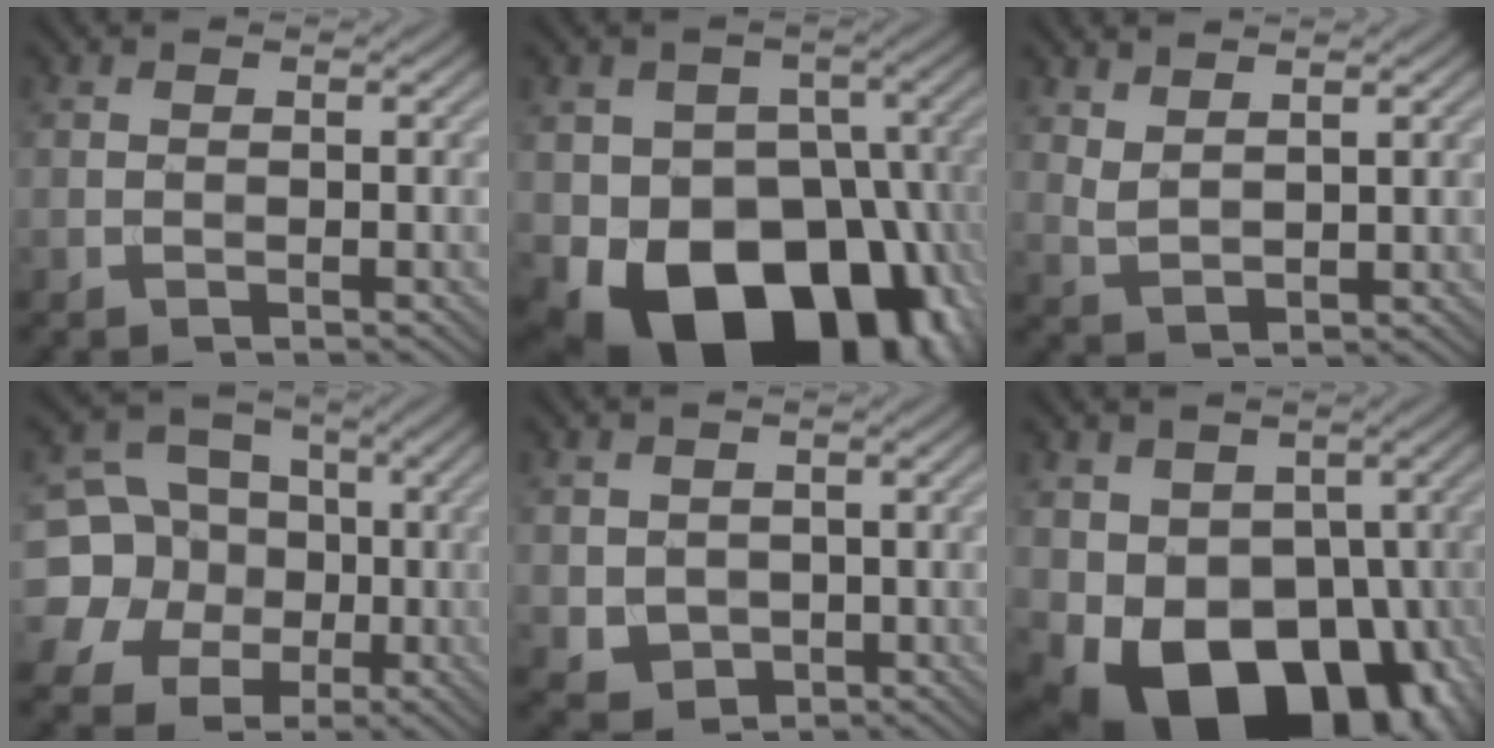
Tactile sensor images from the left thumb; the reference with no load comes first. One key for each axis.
{"total": 20.0, "fx": -8.7, "fy": 14.3, "fz": 11.1, "tx": -0.154, "ty": -0.038, "tz": -0.134}
{"total": 3.1, "fx": 2.5, "fy": 1.0, "fz": 1.6, "tx": -0.036, "ty": -0.007, "tz": 0.058}
{"total": 12.0, "fx": -1.5, "fy": 11.1, "fz": 4.3, "tx": -0.140, "ty": 0.013, "tz": -0.051}
{"total": 3.1, "fx": 0.5, "fy": 2.8, "fz": 1.3, "tx": -0.048, "ty": -0.011, "tz": 0.016}
{"total": 16.2, "fx": -4.6, "fy": 11.3, "fz": 10.7, "tx": -0.166, "ty": -0.043, "tz": -0.063}